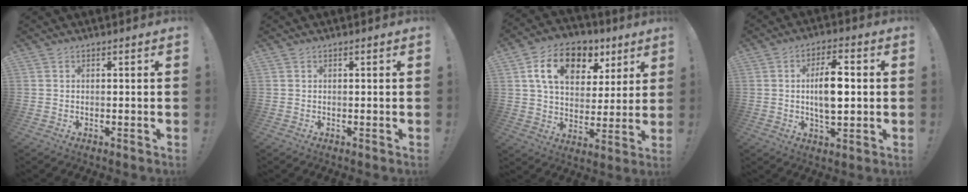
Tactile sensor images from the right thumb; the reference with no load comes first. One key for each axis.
{"total": 0.0}
{"total": 15.7, "fx": 7.3, "fy": 10.3, "fz": 9.3, "tx": -0.142, "ty": -0.024, "tz": 0.132}
{"total": 10.3, "fx": 0.6, "fy": 4.4, "fz": 9.3, "tx": -0.169, "ty": 0.004, "tz": 0.005}